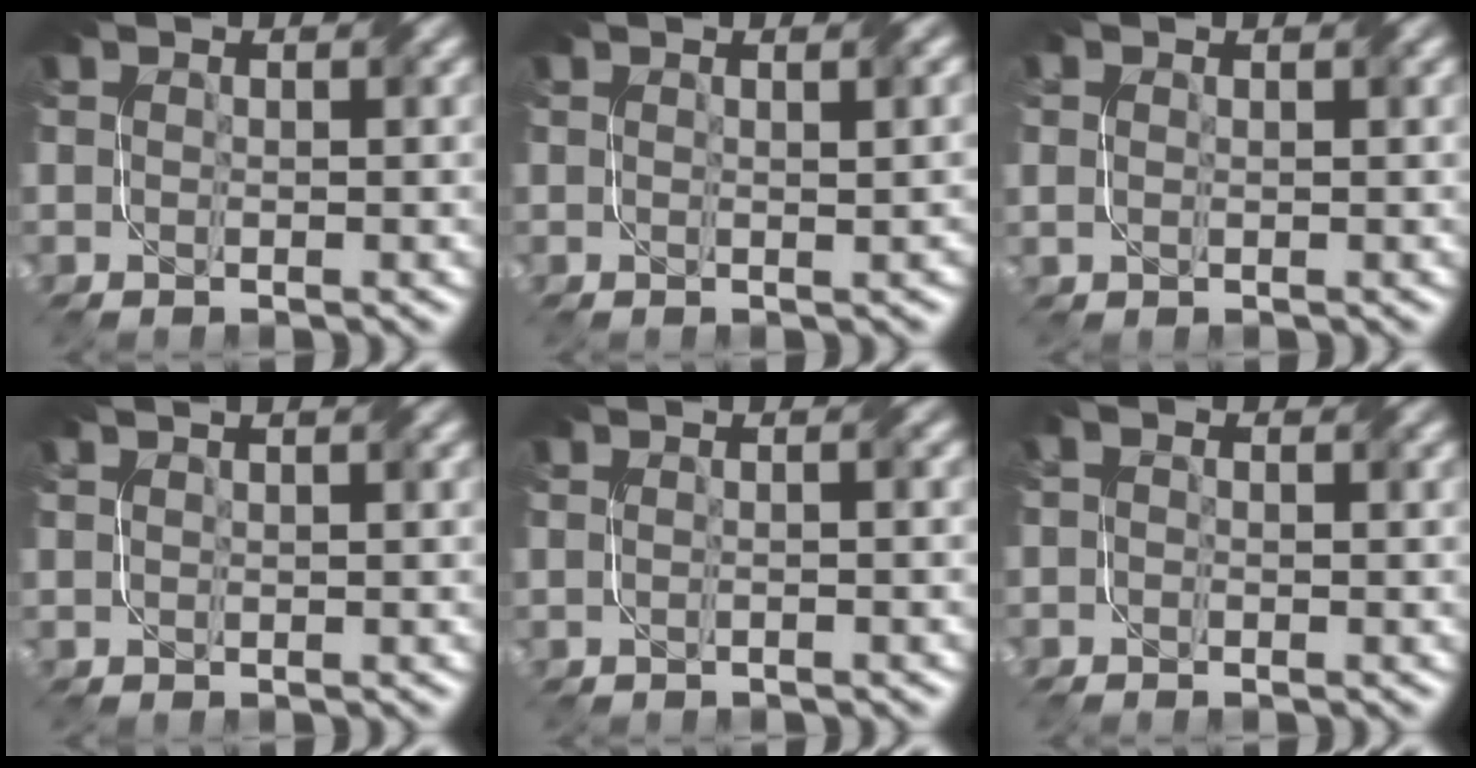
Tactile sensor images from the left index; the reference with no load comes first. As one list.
[{"total": 1.6, "force": [0.7, 0.4, 1.4], "torque": [-0.013, 0.003, 0.000]}, {"total": 1.2, "force": [0.6, 0.6, 0.8], "torque": [-0.020, -0.001, 0.011]}, {"total": 1.9, "force": [1.3, 0.7, 1.1], "torque": [-0.014, 0.002, 0.008]}, {"total": 1.5, "force": [0.2, 0.7, 1.2], "torque": [-0.007, -0.008, -0.014]}, {"total": 0.9, "force": [-0.2, 0.5, 0.7], "torque": [-0.016, 0.001, -0.004]}]